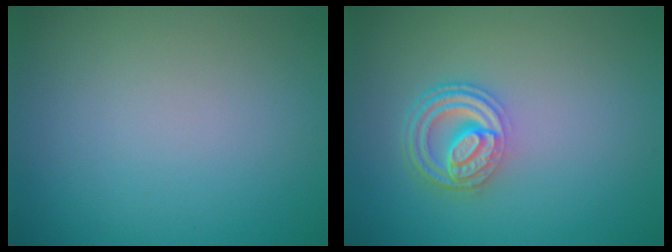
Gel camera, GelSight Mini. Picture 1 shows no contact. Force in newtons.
{"total": 4.5, "press": 3.3, "slide": 3.0}